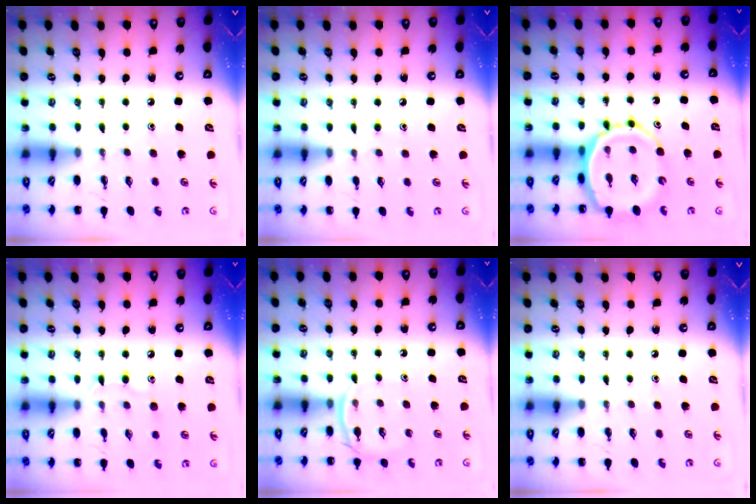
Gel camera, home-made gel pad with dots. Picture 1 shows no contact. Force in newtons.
{"total": 5.9, "press": 5.4, "slide": 2.3}
{"total": 12.2, "press": 11.6, "slide": 3.5}
{"total": 6.9, "press": 6.7, "slide": 1.3}
{"total": 4.0, "press": 3.7, "slide": 1.5}
{"total": 0.0}